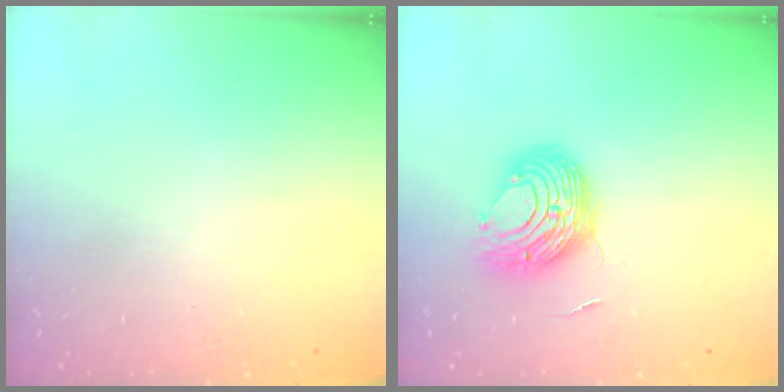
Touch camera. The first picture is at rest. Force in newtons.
{"total": 9.3, "press": 9.3, "slide": 0.6}